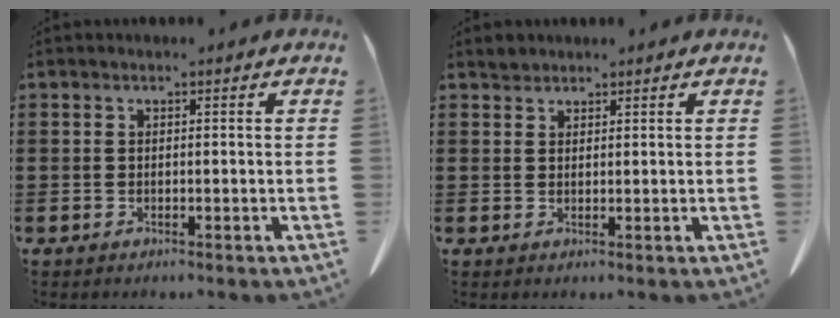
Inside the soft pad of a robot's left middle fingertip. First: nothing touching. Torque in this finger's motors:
{"motor_torque": [-0.03, 0.03, 0.00, 0.00]}